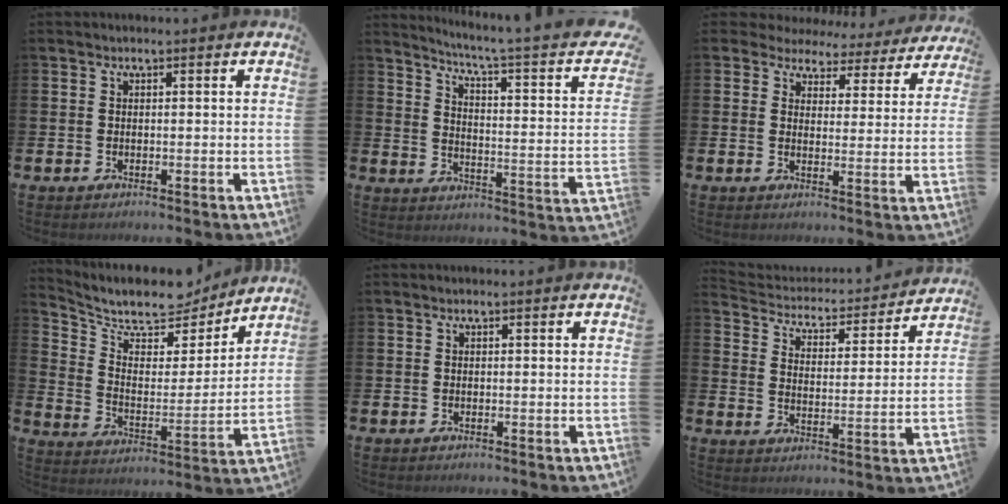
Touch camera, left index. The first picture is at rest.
{"total": 4.7, "force": [3.3, -0.5, 3.3], "torque": [-0.067, -0.041, 0.042]}
{"total": 3.6, "force": [3.0, 1.9, 0.0], "torque": [-0.019, -0.025, 0.047]}
{"total": 10.0, "force": [9.0, 3.3, 2.8], "torque": [-0.088, -0.067, 0.154]}
{"total": 0.0}
{"total": 4.5, "force": [4.3, 1.2, 0.4], "torque": [-0.040, -0.041, 0.067]}